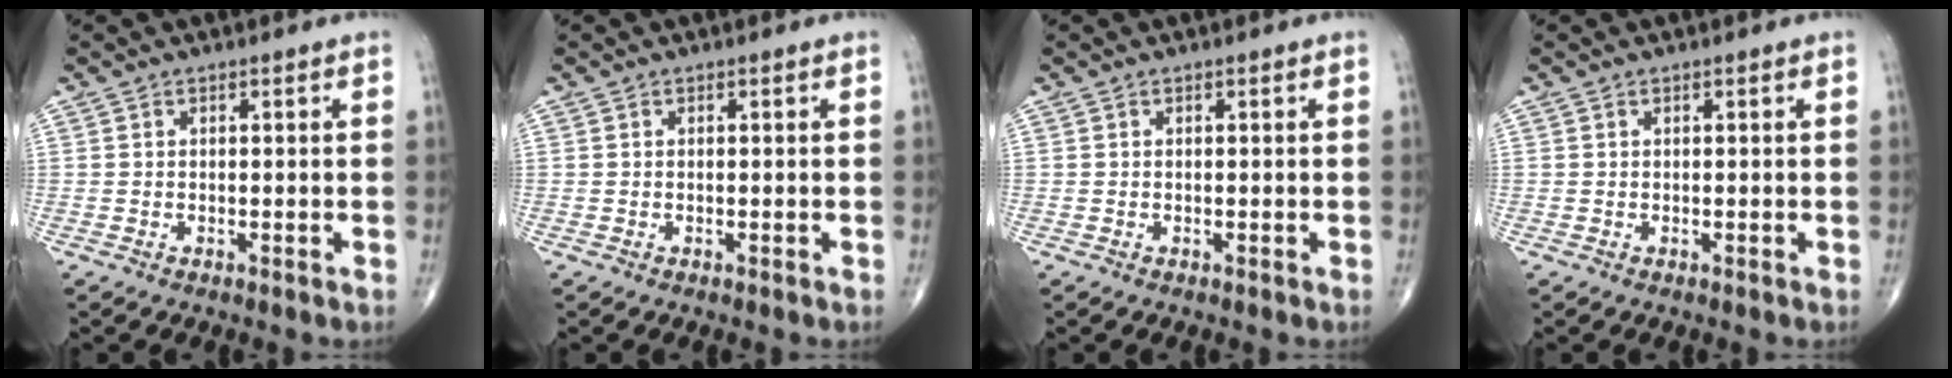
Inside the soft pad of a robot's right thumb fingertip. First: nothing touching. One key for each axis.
{"total": 0.0}
{"total": 0.0}
{"total": 0.0}